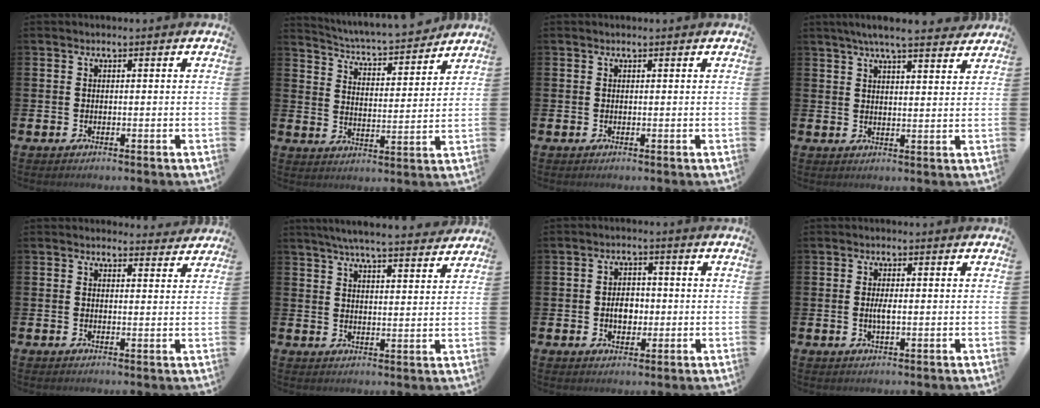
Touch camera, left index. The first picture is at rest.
{"total": 5.2, "force": [5.1, 0.3, 0.7], "torque": [-0.045, -0.047, 0.085]}
{"total": 0.0}
{"total": 5.9, "force": [5.4, 0.3, 2.2], "torque": [-0.048, -0.022, 0.095]}
{"total": 2.1, "force": [2.1, 0.5, 0.0], "torque": [0.003, -0.011, 0.036]}
{"total": 5.9, "force": [5.6, 0.0, 1.6], "torque": [-0.036, -0.033, 0.097]}
{"total": 3.5, "force": [-0.4, 2.5, 2.4], "torque": [-0.030, 0.000, -0.015]}
{"total": 1.9, "force": [-0.1, 0.5, 1.8], "torque": [-0.040, 0.002, -0.001]}